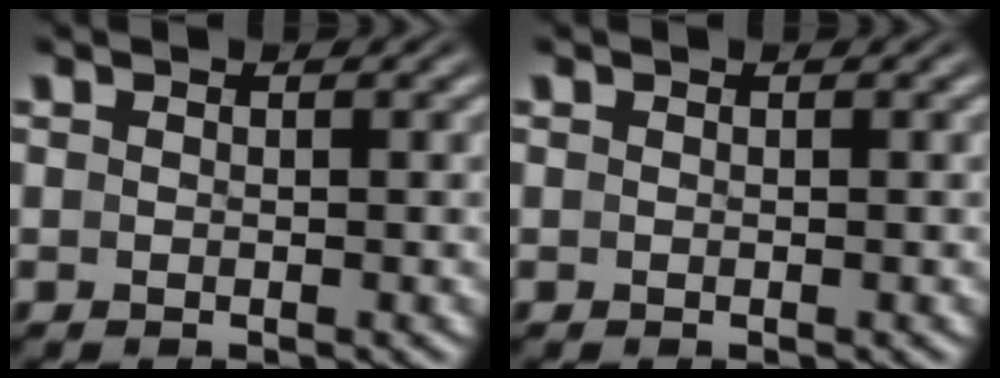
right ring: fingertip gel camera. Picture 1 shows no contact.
{"total": 0.0}